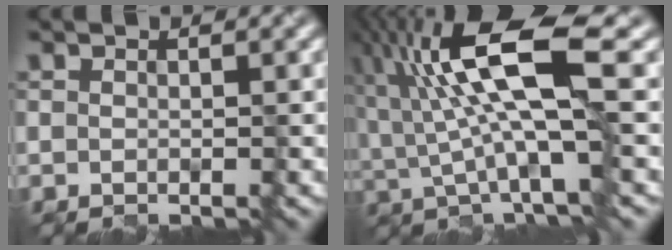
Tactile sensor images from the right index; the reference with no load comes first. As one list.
[{"total": 9.6, "force": [2.1, 2.4, 9.0], "torque": [-0.170, 0.002, 0.040]}]